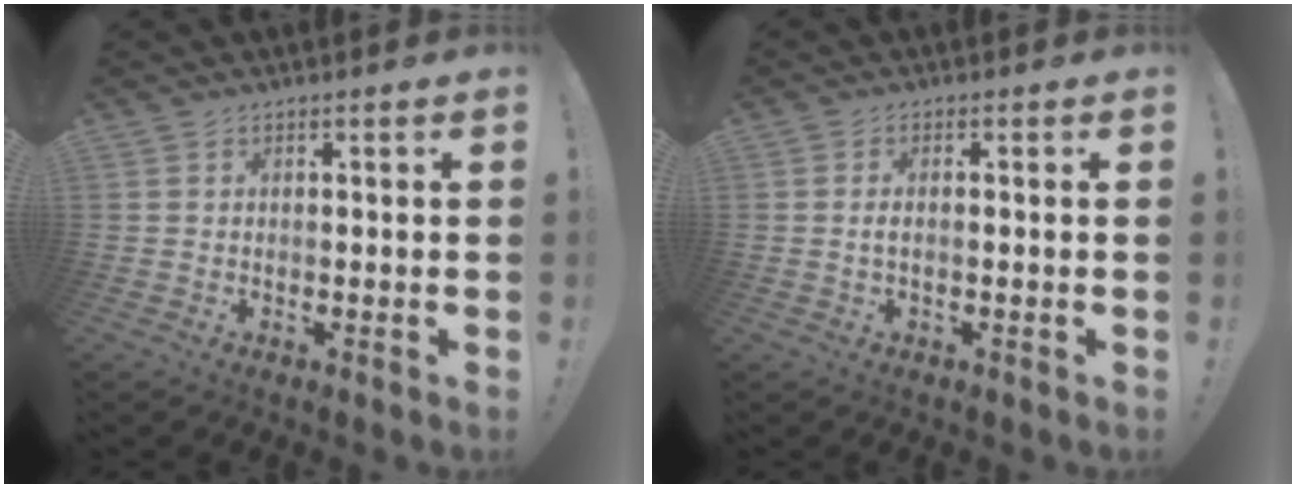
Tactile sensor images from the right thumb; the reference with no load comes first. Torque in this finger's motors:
{"motor_torque": [-0.18, -0.36, -0.01, 0.17, 0.06]}